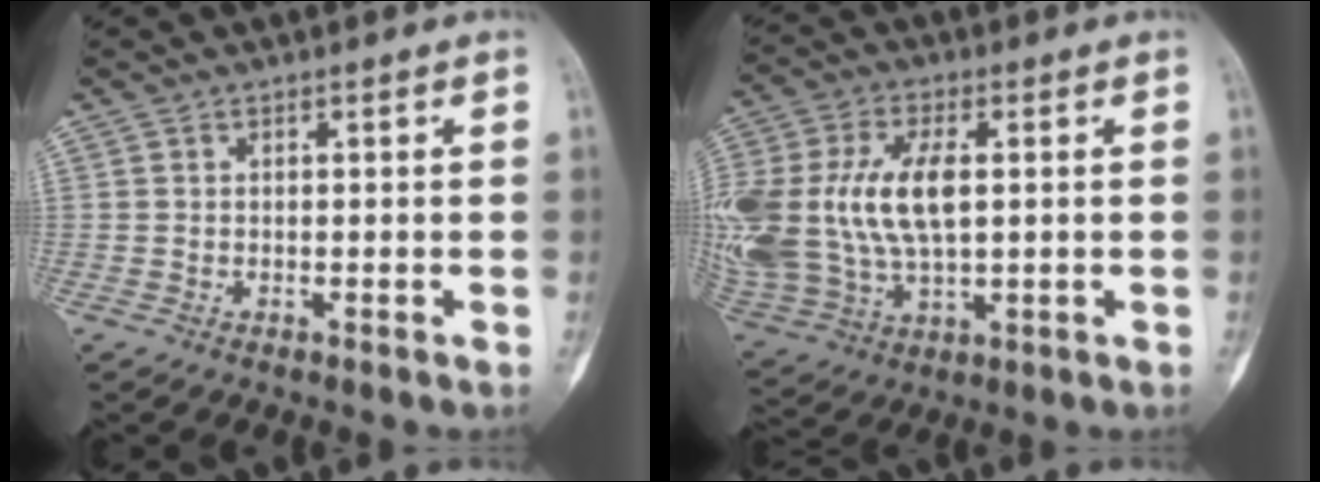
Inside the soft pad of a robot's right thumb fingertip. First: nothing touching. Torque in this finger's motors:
{"motor_torque": [1.44, 1.69, 1.12, -0.77, 0.36]}